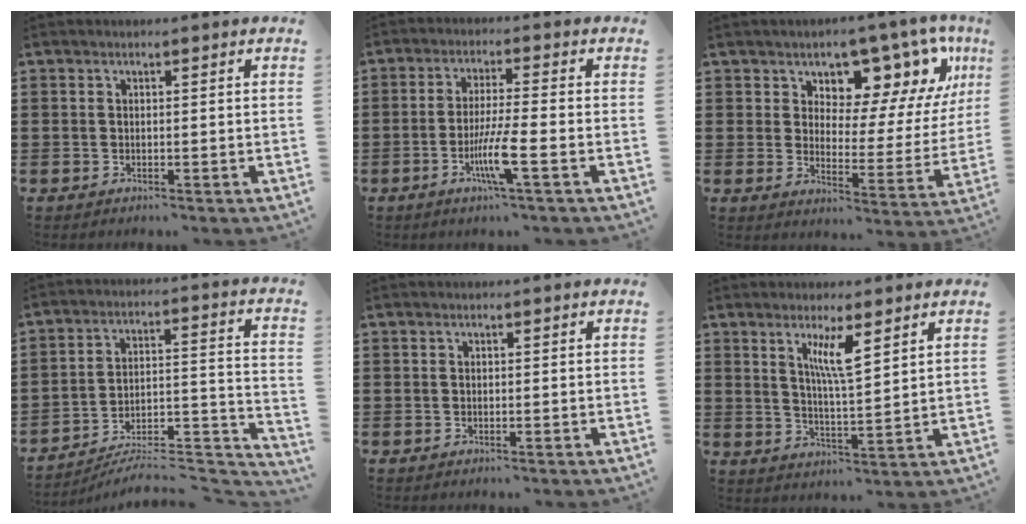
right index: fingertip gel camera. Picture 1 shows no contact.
{"total": 6.9, "force": [-2.6, 0.1, 6.4], "torque": [-0.126, -0.019, -0.050]}
{"total": 10.2, "force": [7.6, 4.8, 4.9], "torque": [-0.092, -0.056, 0.132]}
{"total": 6.3, "force": [-5.8, 1.2, 2.2], "torque": [-0.031, 0.000, -0.115]}
{"total": 0.0}
{"total": 5.9, "force": [3.1, 1.0, 4.9], "torque": [-0.098, 0.000, 0.050]}